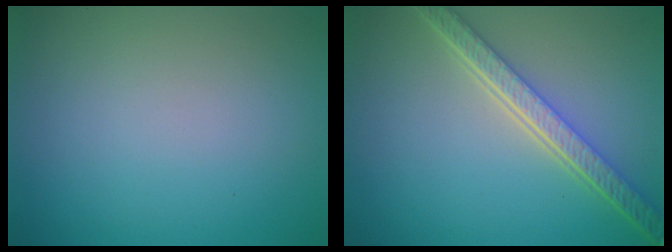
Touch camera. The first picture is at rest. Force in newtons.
{"total": 5.5, "press": 4.3, "slide": 3.5}